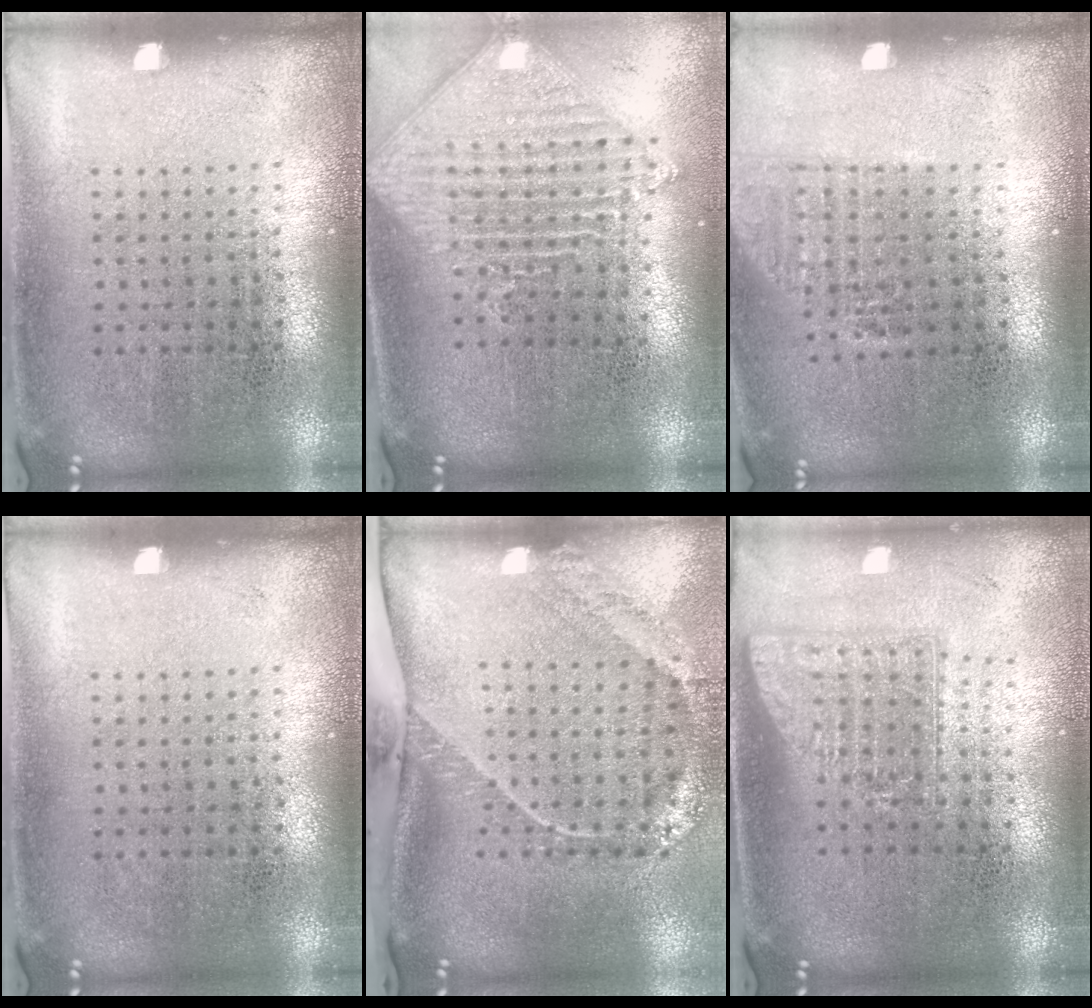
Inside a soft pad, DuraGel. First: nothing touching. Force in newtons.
{"total": 1.9, "press": 1.6, "slide": 1.1}
{"total": 1.1, "press": 1.0, "slide": 0.4}
{"total": 0.0}
{"total": 2.7, "press": 1.8, "slide": 2.0}
{"total": 1.6, "press": 1.2, "slide": 1.0}